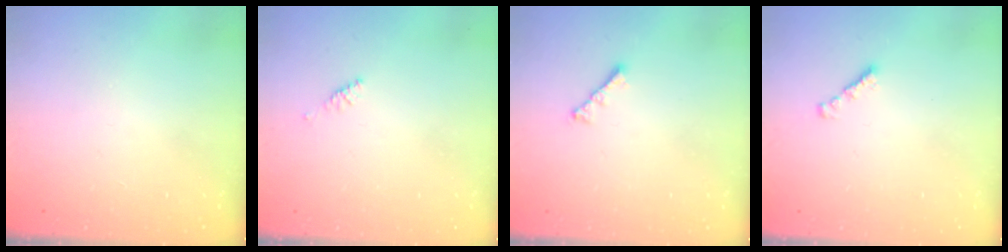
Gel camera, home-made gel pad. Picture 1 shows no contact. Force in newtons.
{"total": 2.4, "press": 2.3, "slide": 0.7}
{"total": 2.4, "press": 2.3, "slide": 0.6}
{"total": 1.0, "press": 0.8, "slide": 0.5}